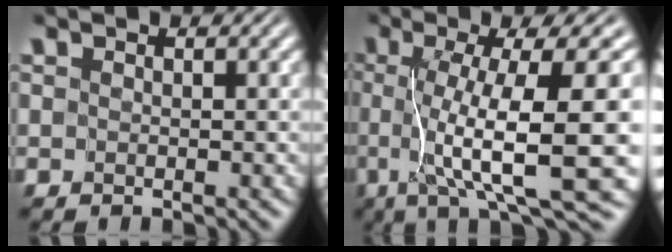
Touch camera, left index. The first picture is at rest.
{"total": 11.7, "force": [-0.5, 2.2, 11.4], "torque": [-0.172, -0.002, 0.005]}